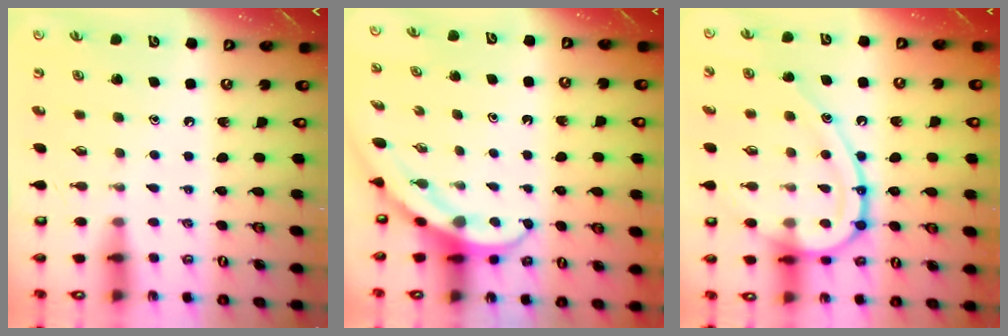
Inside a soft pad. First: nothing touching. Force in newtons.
{"total": 4.0, "press": 4.0, "slide": 0.4}
{"total": 18.1, "press": 18.0, "slide": 1.8}